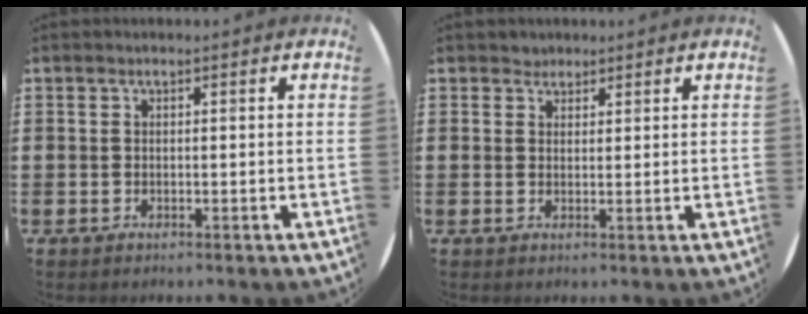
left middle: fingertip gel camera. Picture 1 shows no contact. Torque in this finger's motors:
{"motor_torque": [-0.16, 0.20, -0.03, 0.01]}